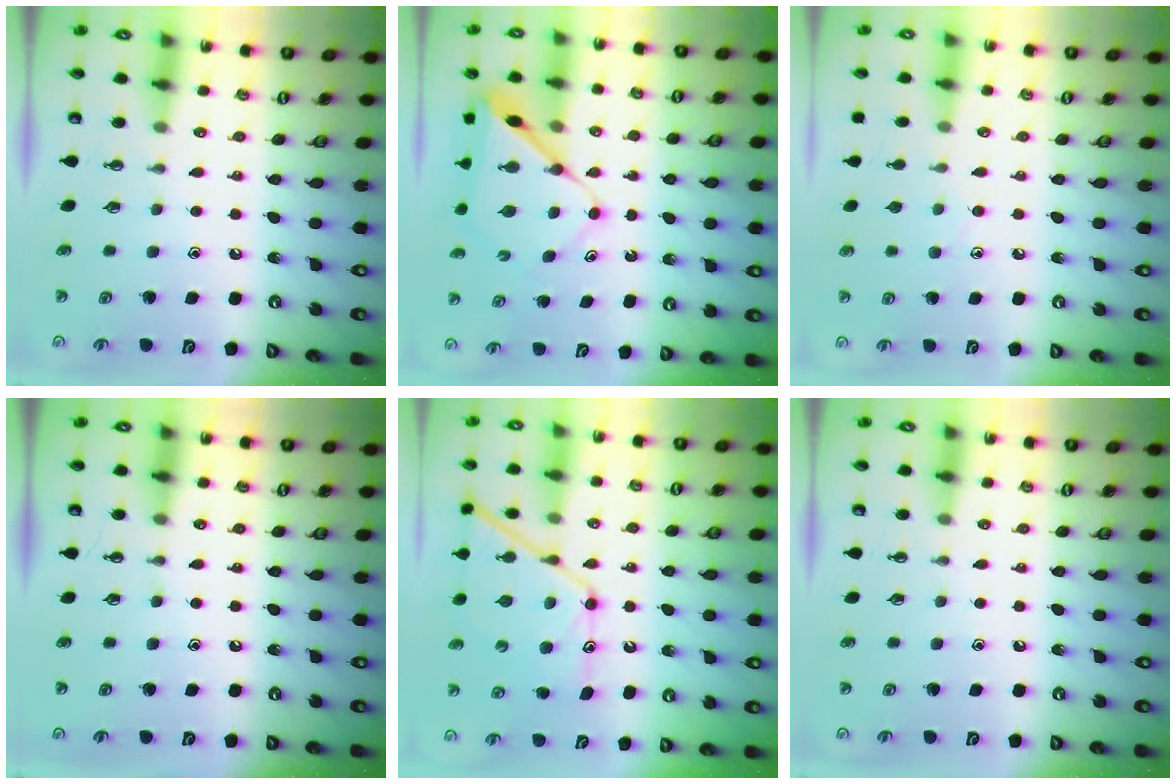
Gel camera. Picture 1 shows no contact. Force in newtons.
{"total": 9.0, "press": 9.0, "slide": 0.8}
{"total": 5.3, "press": 5.2, "slide": 0.5}
{"total": 0.0}
{"total": 14.1, "press": 14.1, "slide": 1.2}
{"total": 0.0}